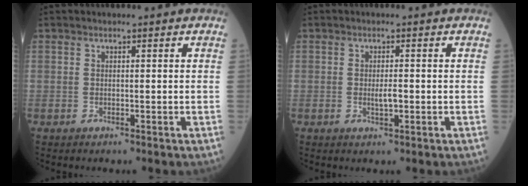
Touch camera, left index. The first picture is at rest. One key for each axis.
{"total": 2.1, "fx": -0.3, "fy": 0.7, "fz": 2.0, "tx": -0.039, "ty": -0.001, "tz": -0.001}